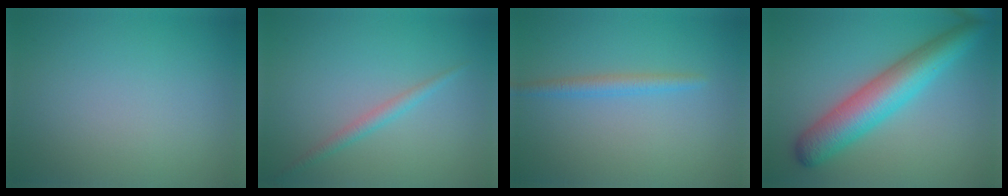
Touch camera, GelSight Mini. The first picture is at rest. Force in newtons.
{"total": 1.5, "press": 1.5, "slide": 0.1}
{"total": 1.8, "press": 1.8, "slide": 0.2}
{"total": 7.1, "press": 7.1, "slide": 0.2}